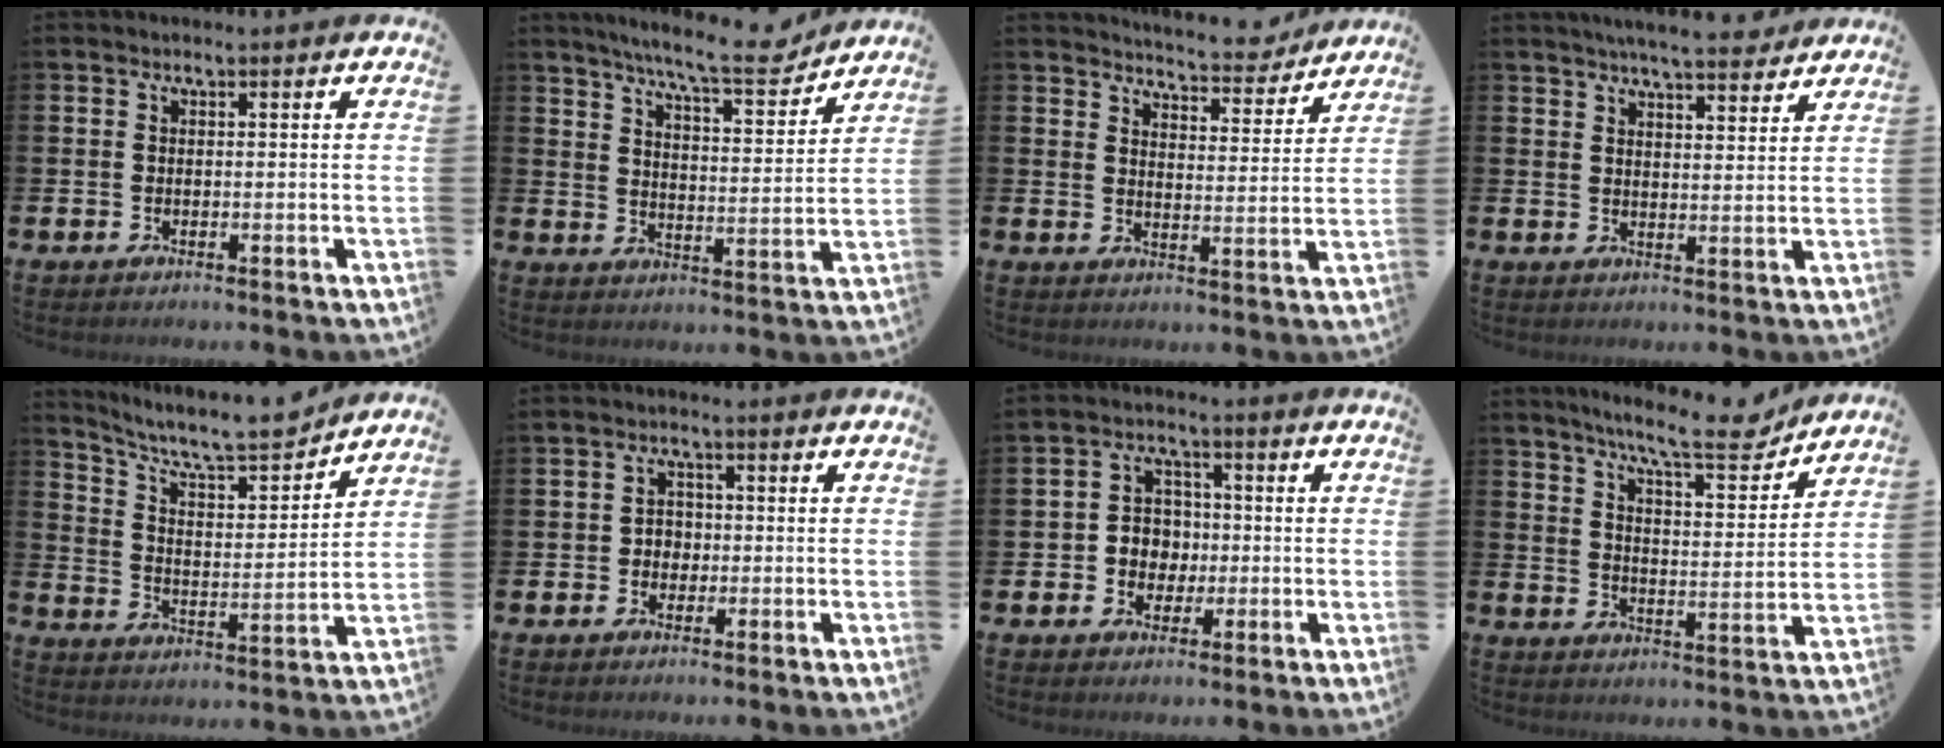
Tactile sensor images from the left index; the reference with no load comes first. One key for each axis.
{"total": 9.2, "fx": 8.3, "fy": 0.7, "fz": 4.0, "tx": -0.079, "ty": -0.052, "tz": 0.141}
{"total": 5.8, "fx": 5.8, "fy": 0.7, "fz": 0.5, "tx": -0.019, "ty": -0.044, "tz": 0.100}
{"total": 5.8, "fx": 5.6, "fy": 0.3, "fz": 1.7, "tx": -0.036, "ty": -0.025, "tz": 0.098}
{"total": 8.6, "fx": 7.9, "fy": 1.7, "fz": 2.9, "tx": -0.080, "ty": -0.062, "tz": 0.133}
{"total": 2.3, "fx": -0.3, "fy": 2.1, "fz": 0.8, "tx": -0.011, "ty": 0.005, "tz": -0.012}
{"total": 4.4, "fx": -0.1, "fy": 4.2, "fz": 1.3, "tx": -0.030, "ty": 0.007, "tz": -0.010}
{"total": 10.1, "fx": 8.9, "fy": 1.1, "fz": 4.8, "tx": -0.099, "ty": -0.048, "tz": 0.150}